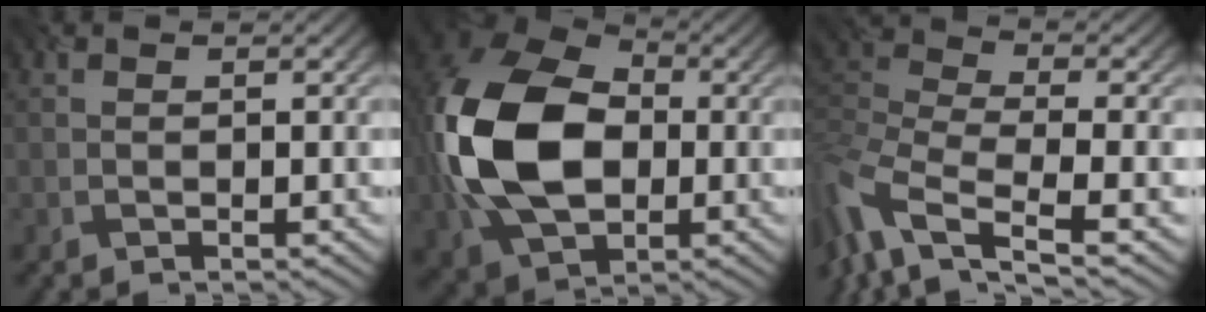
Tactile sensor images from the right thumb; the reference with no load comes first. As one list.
[{"total": 15.5, "force": [-0.9, 10.8, 11.1], "torque": [-0.271, -0.015, -0.019]}, {"total": 10.7, "force": [-5.8, 4.2, 7.9], "torque": [-0.189, -0.019, -0.118]}]